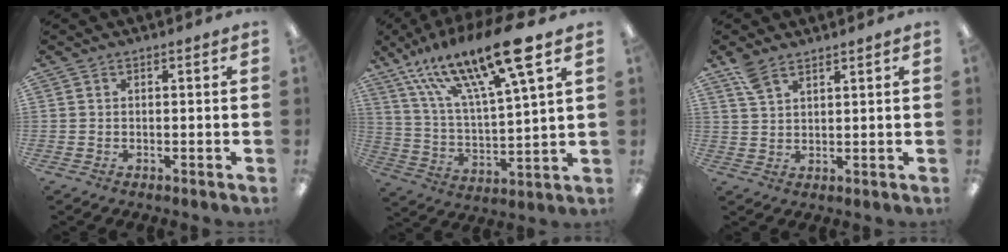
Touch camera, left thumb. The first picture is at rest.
{"total": 21.9, "force": [15.4, 4.6, 14.9], "torque": [-0.273, -0.089, 0.250]}
{"total": 4.6, "force": [3.6, 1.6, 2.3], "torque": [-0.054, -0.011, 0.069]}